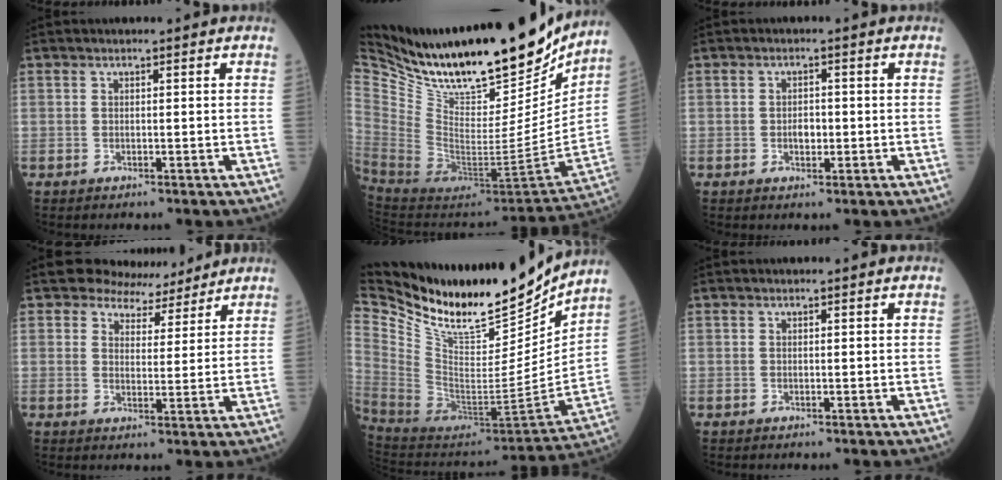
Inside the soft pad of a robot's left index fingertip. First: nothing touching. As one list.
[{"total": 27.8, "force": [23.5, 6.6, 13.3], "torque": [-0.243, -0.067, 0.371]}, {"total": 1.9, "force": [-0.3, 1.2, 1.5], "torque": [-0.025, 0.002, -0.003]}, {"total": 5.8, "force": [5.3, 2.4, -0.3], "torque": [0.009, 0.000, 0.071]}, {"total": 26.6, "force": [22.9, 6.4, 12.0], "torque": [-0.246, -0.052, 0.384]}, {"total": 0.0}]